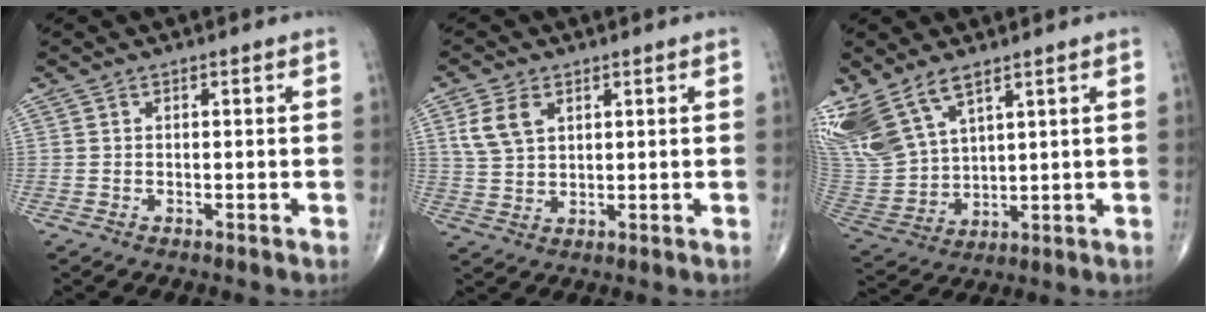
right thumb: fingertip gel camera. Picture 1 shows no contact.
{"total": 6.3, "force": [2.6, 4.0, 4.1], "torque": [-0.078, -0.002, 0.057]}
{"total": 16.0, "force": [9.7, 7.8, 10.0], "torque": [-0.224, -0.028, 0.212]}